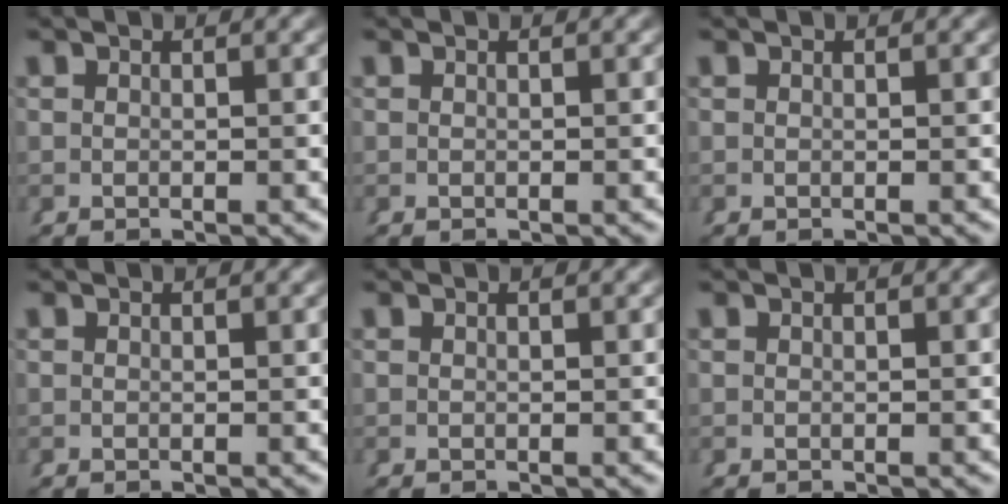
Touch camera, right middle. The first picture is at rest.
{"total": 0.0}
{"total": 0.0}
{"total": 0.0}
{"total": 0.0}
{"total": 0.0}